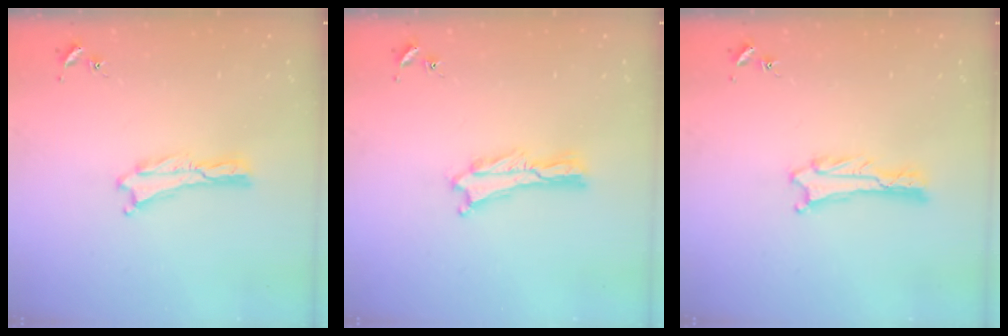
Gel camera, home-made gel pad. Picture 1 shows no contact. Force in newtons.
{"total": 0.7, "press": 0.6, "slide": 0.2}
{"total": 1.3, "press": 1.3, "slide": 0.0}